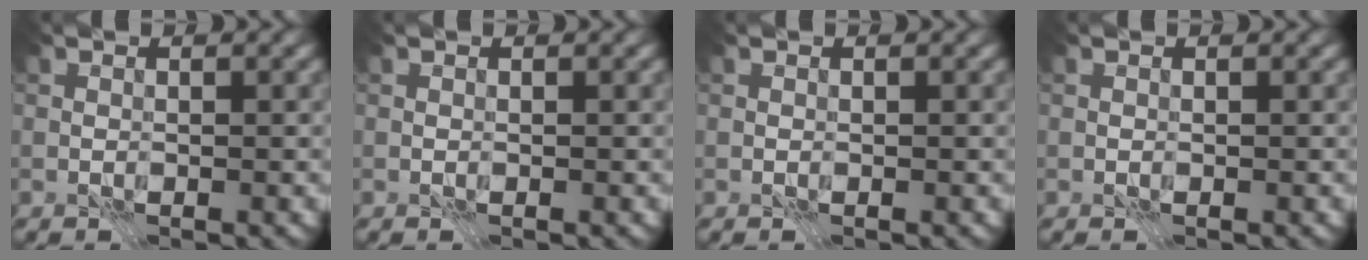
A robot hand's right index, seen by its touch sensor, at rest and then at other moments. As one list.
[{"total": 0.0}, {"total": 0.0}, {"total": 0.0}]